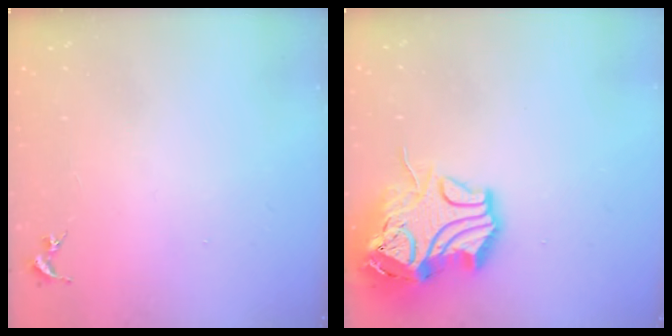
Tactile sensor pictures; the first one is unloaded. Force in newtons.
{"total": 18.6, "press": 18.4, "slide": 2.7}